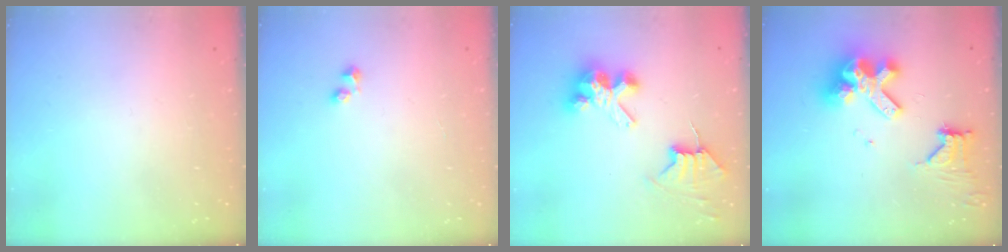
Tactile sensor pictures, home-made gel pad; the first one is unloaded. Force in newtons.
{"total": 1.6, "press": 1.4, "slide": 0.6}
{"total": 11.9, "press": 11.9, "slide": 0.9}
{"total": 14.9, "press": 14.8, "slide": 1.9}